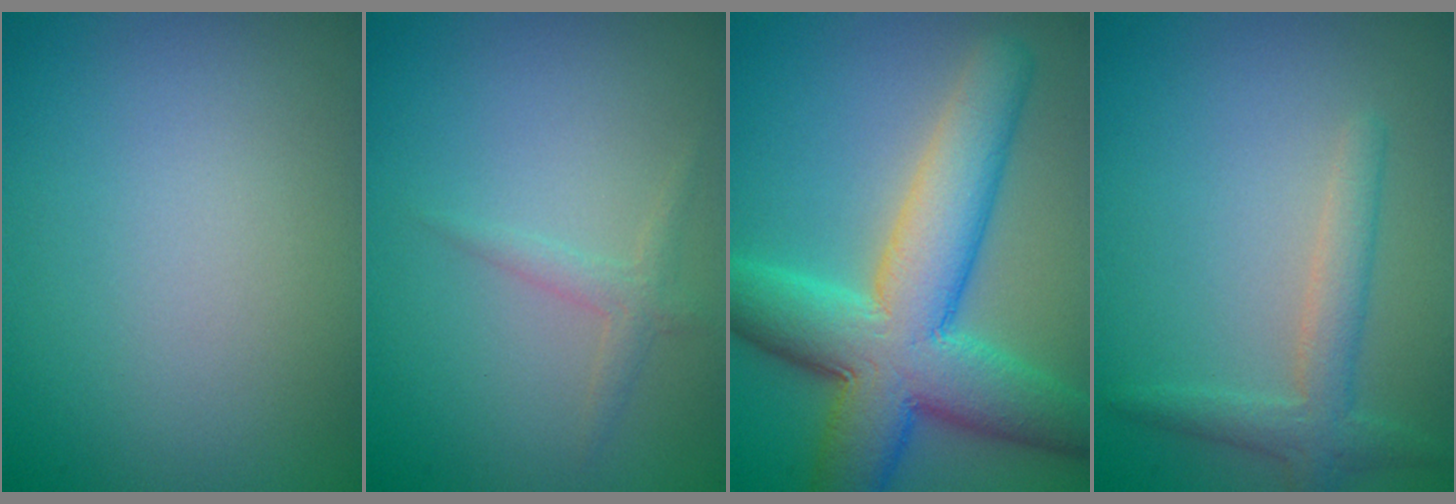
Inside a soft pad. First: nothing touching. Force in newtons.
{"total": 1.3, "press": 1.3, "slide": 0.0}
{"total": 10.6, "press": 10.6, "slide": 0.4}
{"total": 2.6, "press": 2.6, "slide": 0.1}